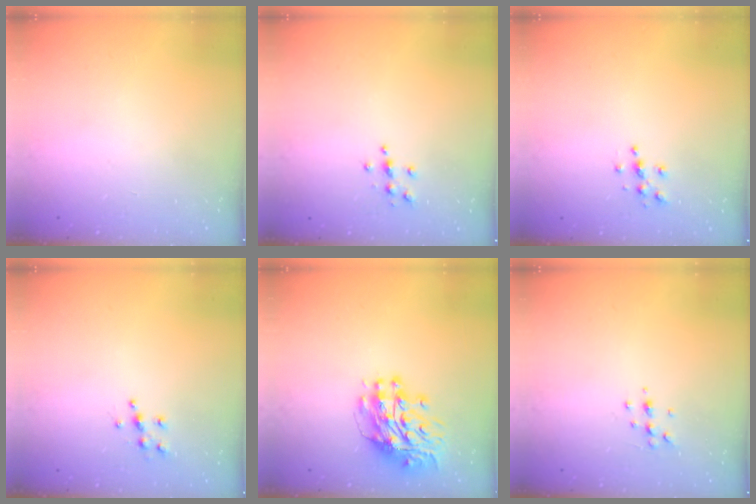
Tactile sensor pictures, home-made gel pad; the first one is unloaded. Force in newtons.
{"total": 3.8, "press": 3.8, "slide": 0.4}
{"total": 5.0, "press": 5.0, "slide": 0.4}
{"total": 5.7, "press": 5.7, "slide": 0.6}
{"total": 11.7, "press": 11.6, "slide": 1.2}
{"total": 5.1, "press": 4.9, "slide": 1.4}